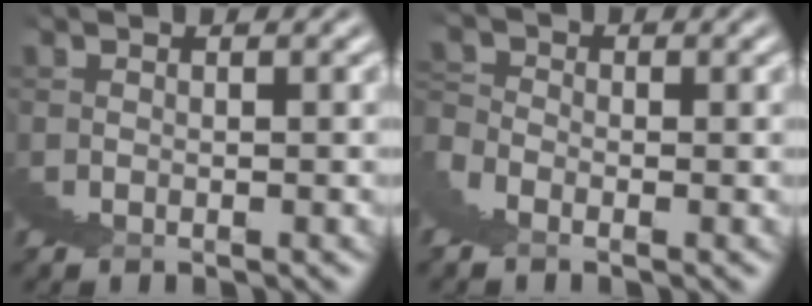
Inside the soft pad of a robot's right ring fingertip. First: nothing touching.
{"total": 4.1, "force": [3.0, 2.5, 1.3], "torque": [-0.010, 0.018, 0.036]}